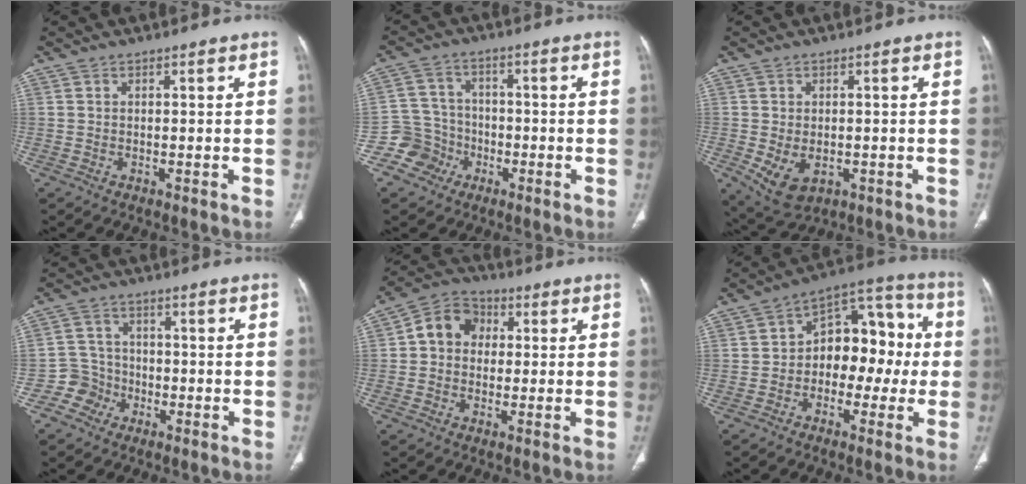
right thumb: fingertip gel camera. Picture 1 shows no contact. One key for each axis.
{"total": 7.1, "fx": -3.5, "fy": 6.2, "fz": 0.0, "tx": 0.036, "ty": 0.036, "tz": -0.068}
{"total": 6.9, "fx": -1.6, "fy": 4.6, "fz": 4.9, "tx": -0.083, "ty": -0.003, "tz": -0.009}
{"total": 5.0, "fx": -2.5, "fy": 4.3, "fz": -0.3, "tx": 0.035, "ty": 0.025, "tz": -0.054}
{"total": 8.3, "fx": 0.8, "fy": 7.0, "fz": 4.3, "tx": -0.052, "ty": 0.022, "tz": 0.000}
{"total": 14.1, "fx": -0.8, "fy": 9.4, "fz": 10.5, "tx": -0.098, "ty": 0.055, "tz": -0.024}